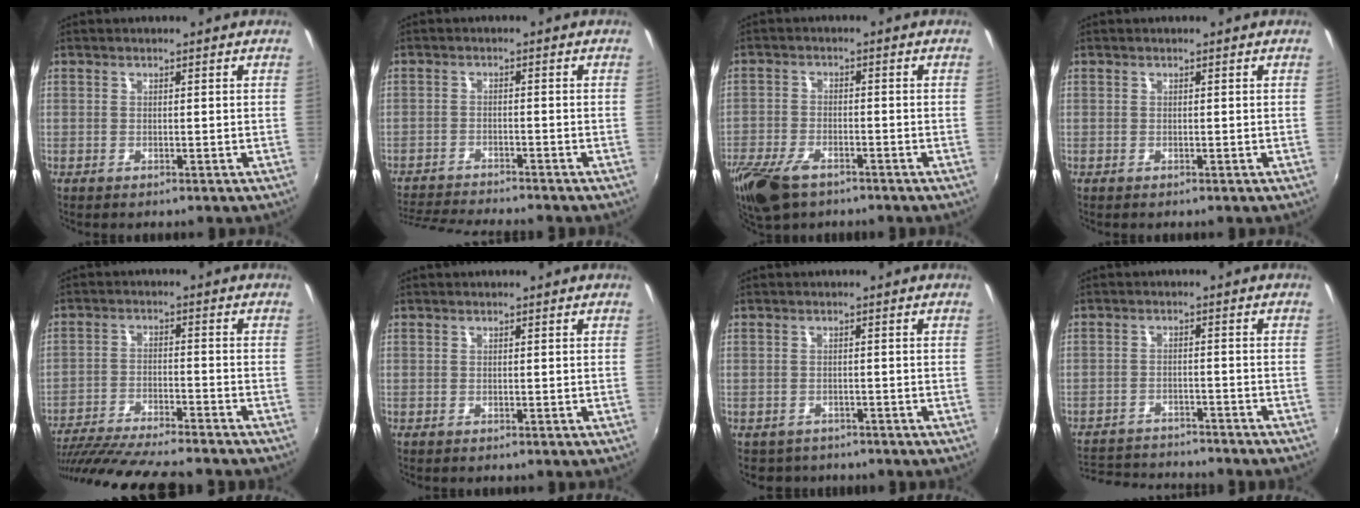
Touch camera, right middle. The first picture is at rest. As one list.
[{"total": 9.3, "force": [-8.8, 0.3, 3.0], "torque": [-0.080, -0.019, -0.148]}, {"total": 10.2, "force": [-7.0, 4.7, 5.7], "torque": [-0.150, -0.025, -0.132]}, {"total": 0.0}, {"total": 18.6, "force": [-16.5, 1.6, 8.6], "torque": [-0.170, -0.035, -0.265]}, {"total": 0.0}, {"total": 2.8, "force": [-2.2, 1.8, 0.2], "torque": [-0.013, -0.007, -0.032]}, {"total": 14.0, "force": [-12.7, 3.0, 5.0], "torque": [-0.119, -0.011, -0.187]}]